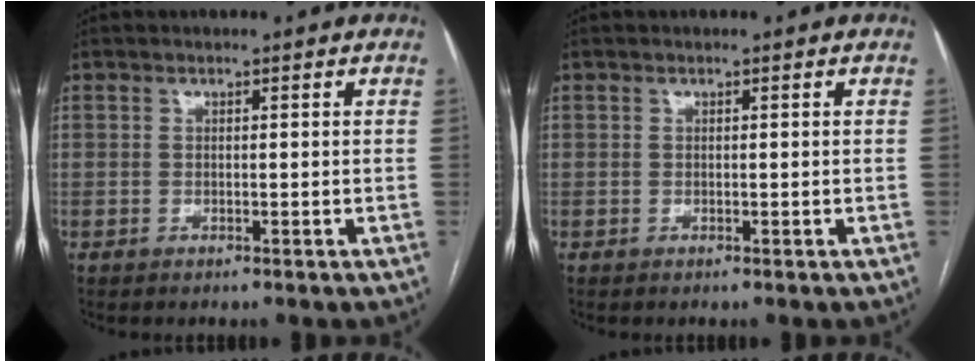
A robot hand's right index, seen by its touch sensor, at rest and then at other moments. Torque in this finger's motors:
{"motor_torque": [0.15, 0.11, 0.02, 0.01]}